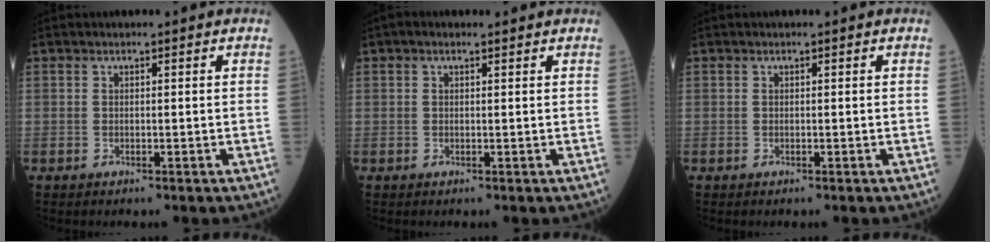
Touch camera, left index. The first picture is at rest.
{"total": 0.6, "force": [0.1, 0.4, 0.5], "torque": [-0.014, 0.007, -0.003]}
{"total": 0.0}